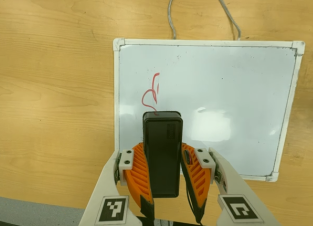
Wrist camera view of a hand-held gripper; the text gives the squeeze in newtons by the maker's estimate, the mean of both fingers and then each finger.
{"total": 8.3, "left": 6.8, "right": 9.8}